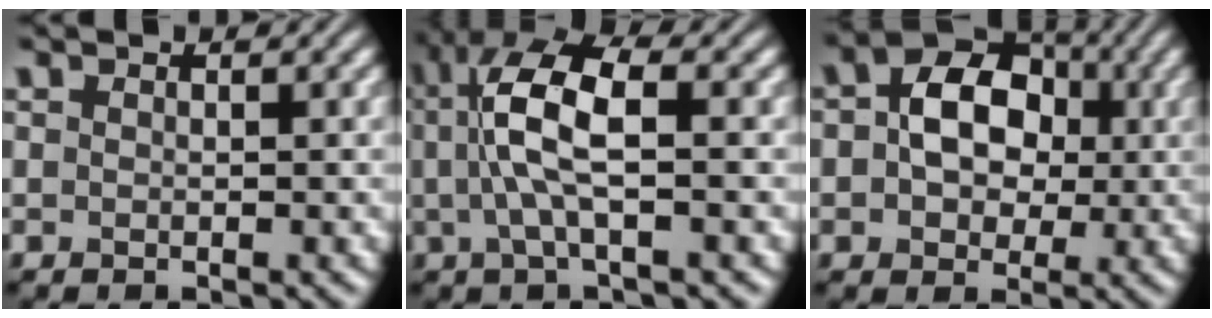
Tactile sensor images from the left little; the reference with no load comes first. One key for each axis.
{"total": 6.8, "fx": 0.6, "fy": 2.3, "fz": 6.4, "tx": -0.137, "ty": 0.011, "tz": 0.007}
{"total": 8.2, "fx": 0.7, "fy": 6.0, "fz": 5.5, "tx": -0.077, "ty": 0.015, "tz": -0.004}